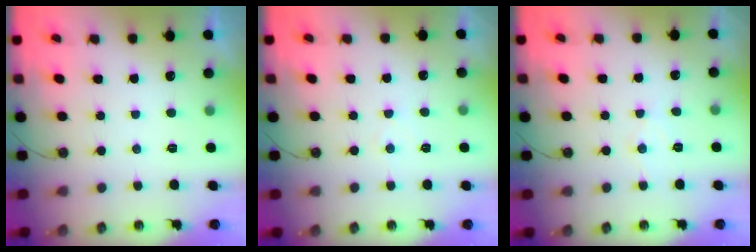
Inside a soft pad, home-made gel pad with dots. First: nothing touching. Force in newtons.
{"total": 3.8, "press": 3.8, "slide": 0.5}
{"total": 5.9, "press": 5.9, "slide": 0.5}